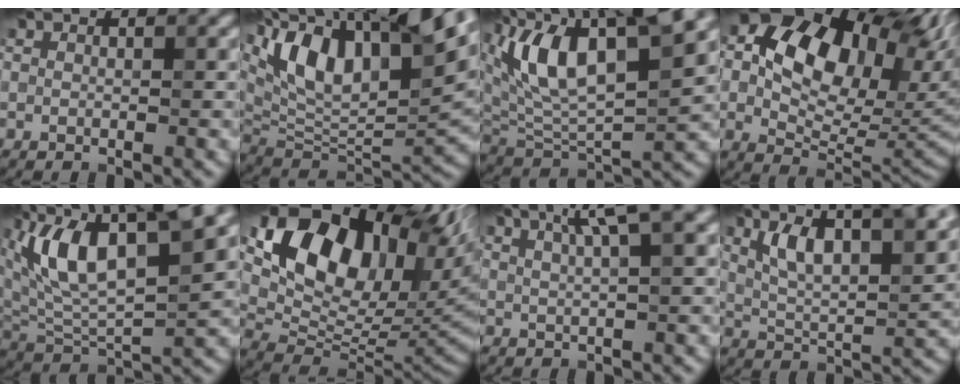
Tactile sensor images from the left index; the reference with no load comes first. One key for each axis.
{"total": 16.2, "fx": 8.0, "fy": 6.3, "fz": 12.6, "tx": -0.245, "ty": 0.052, "tz": 0.143}
{"total": 11.8, "fx": 4.9, "fy": 4.8, "fz": 9.6, "tx": -0.169, "ty": 0.014, "tz": 0.095}
{"total": 13.7, "fx": 3.4, "fy": 9.0, "fz": 9.8, "tx": -0.142, "ty": 0.019, "tz": 0.075}
{"total": 10.8, "fx": 4.0, "fy": 4.4, "fz": 9.1, "tx": -0.162, "ty": 0.011, "tz": 0.080}
{"total": 15.8, "fx": 6.6, "fy": 9.6, "fz": 10.7, "tx": -0.216, "ty": 0.030, "tz": 0.140}
{"total": 3.8, "fx": 1.9, "fy": 0.3, "fz": 3.3, "tx": -0.050, "ty": 0.016, "tz": 0.044}
{"total": 10.3, "fx": 4.8, "fy": 3.8, "fz": 8.3, "tx": -0.129, "ty": 0.017, "tz": 0.079}